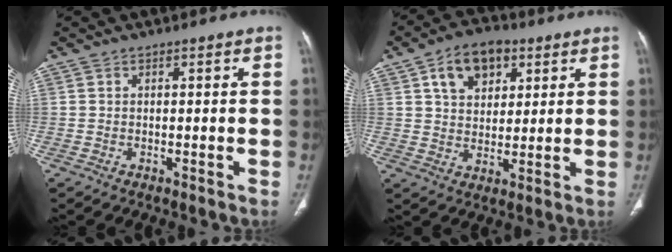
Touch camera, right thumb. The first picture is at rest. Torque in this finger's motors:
{"motor_torque": [-0.56, 1.23, 0.23, -0.17, 0.05]}